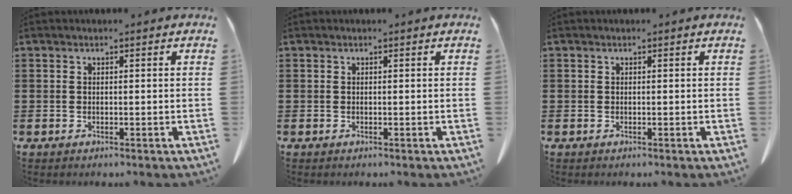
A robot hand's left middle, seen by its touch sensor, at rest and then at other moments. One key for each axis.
{"total": 0.0}
{"total": 0.0}